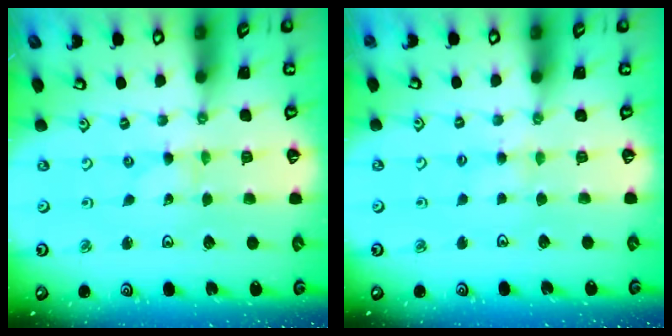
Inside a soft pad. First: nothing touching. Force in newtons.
{"total": 3.5, "press": 3.5, "slide": 0.4}